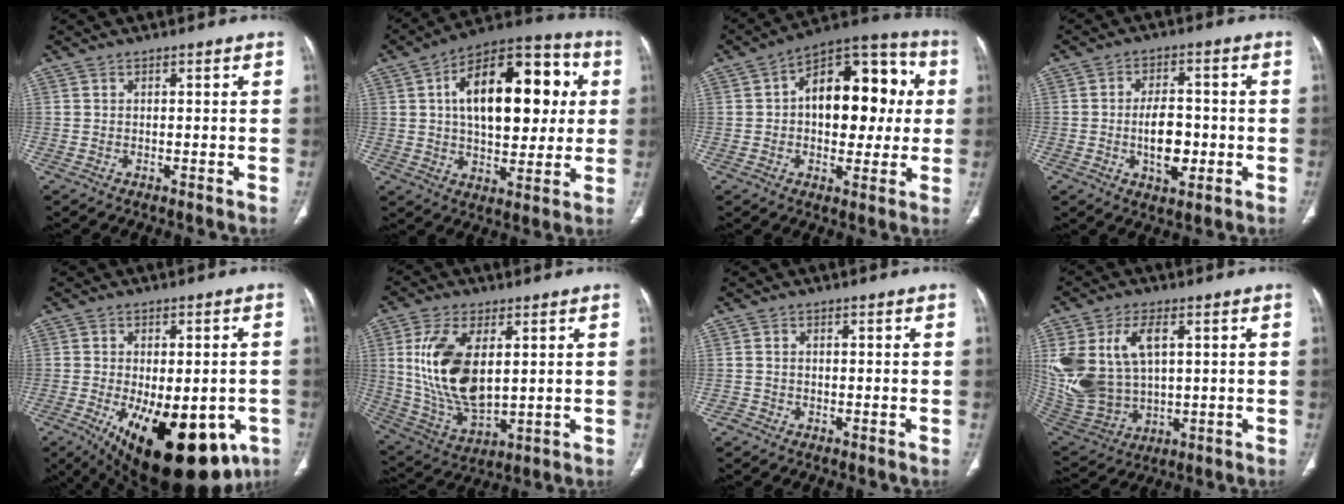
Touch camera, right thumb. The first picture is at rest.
{"total": 23.3, "force": [4.5, 12.5, 19.1], "torque": [-0.252, 0.021, 0.061]}
{"total": 19.2, "force": [2.2, 11.5, 15.2], "torque": [-0.166, 0.035, 0.027]}
{"total": 8.4, "force": [-1.6, 4.7, 6.7], "torque": [-0.094, 0.008, -0.022]}
{"total": 23.6, "force": [-9.6, 11.1, 18.5], "torque": [-0.221, -0.017, -0.116]}
{"total": 16.5, "force": [3.2, 8.5, 13.7], "torque": [-0.269, -0.018, 0.074]}
{"total": 1.1, "force": [-0.7, 0.8, -0.1], "torque": [0.005, 0.004, -0.019]}
{"total": 18.9, "force": [4.4, 11.9, 14.0], "torque": [-0.312, -0.010, 0.104]}